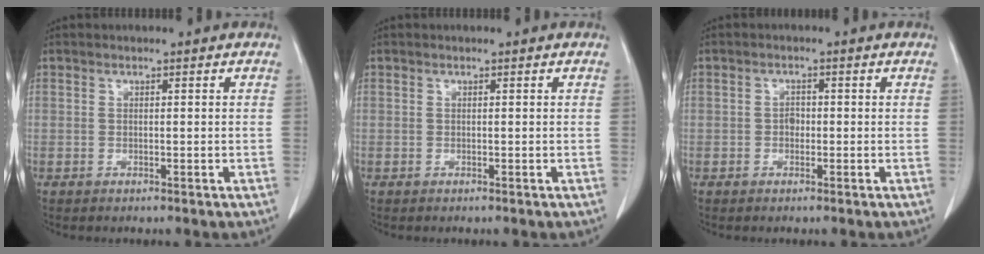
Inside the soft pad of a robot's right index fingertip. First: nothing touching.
{"total": 0.0}
{"total": 1.3, "force": [-0.3, 1.0, 0.9], "torque": [-0.011, 0.005, -0.006]}